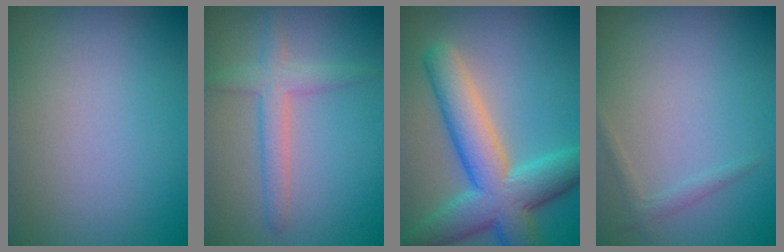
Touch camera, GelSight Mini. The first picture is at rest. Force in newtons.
{"total": 2.9, "press": 2.9, "slide": 0.2}
{"total": 8.5, "press": 8.5, "slide": 0.3}
{"total": 1.0, "press": 1.0, "slide": 0.1}